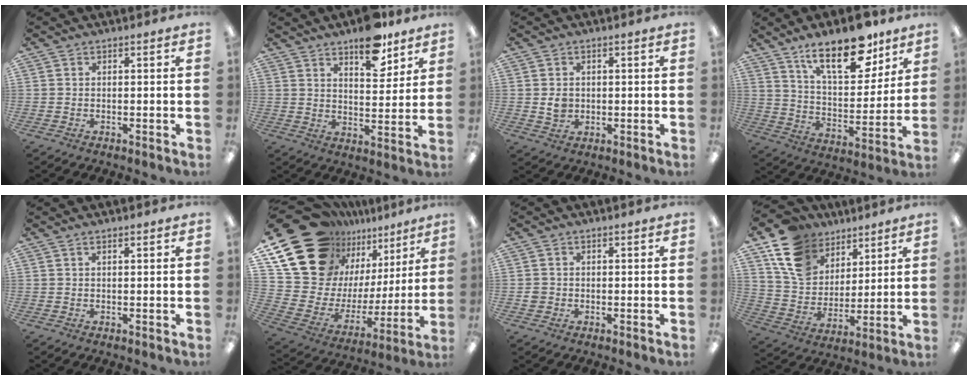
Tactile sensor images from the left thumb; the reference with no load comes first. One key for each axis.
{"total": 11.0, "fx": 8.4, "fy": 4.4, "fz": 5.7, "tx": -0.062, "ty": -0.052, "tz": 0.141}
{"total": 3.3, "fx": 0.2, "fy": 2.9, "fz": 1.7, "tx": -0.017, "ty": -0.001, "tz": 0.002}
{"total": 18.8, "fx": 12.4, "fy": 7.9, "fz": 11.7, "tx": -0.177, "ty": -0.063, "tz": 0.207}
{"total": 0.9, "fx": 0.7, "fy": 0.2, "fz": 0.5, "tx": -0.012, "ty": 0.001, "tz": 0.013}
{"total": 23.4, "fx": 15.9, "fy": 14.4, "fz": 9.4, "tx": -0.174, "ty": -0.101, "tz": 0.318}
{"total": 1.8, "fx": -0.2, "fy": 1.7, "fz": 0.4, "tx": -0.007, "ty": 0.006, "tz": -0.006}
{"total": 15.9, "fx": 9.5, "fy": 11.3, "fz": 5.9, "tx": -0.122, "ty": -0.045, "tz": 0.187}